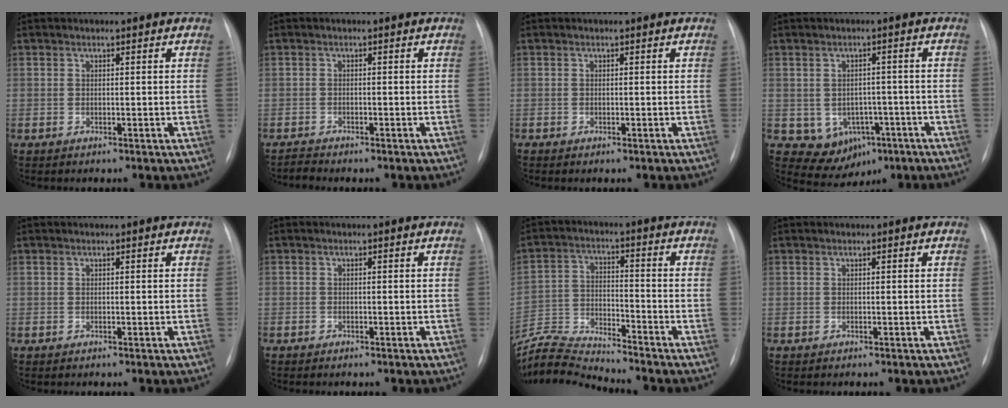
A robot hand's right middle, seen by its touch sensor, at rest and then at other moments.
{"total": 1.0, "force": [-1.0, -0.1, -0.3], "torque": [0.007, -0.004, -0.020]}
{"total": 0.0}
{"total": 6.8, "force": [-2.6, 5.5, 3.1], "torque": [-0.043, 0.015, -0.022]}
{"total": 0.0}
{"total": 0.8, "force": [-0.6, 0.5, 0.2], "torque": [-0.002, 0.002, -0.007]}
{"total": 10.1, "force": [-9.9, -1.5, 0.8], "torque": [-0.021, 0.005, -0.191]}
{"total": 0.0}